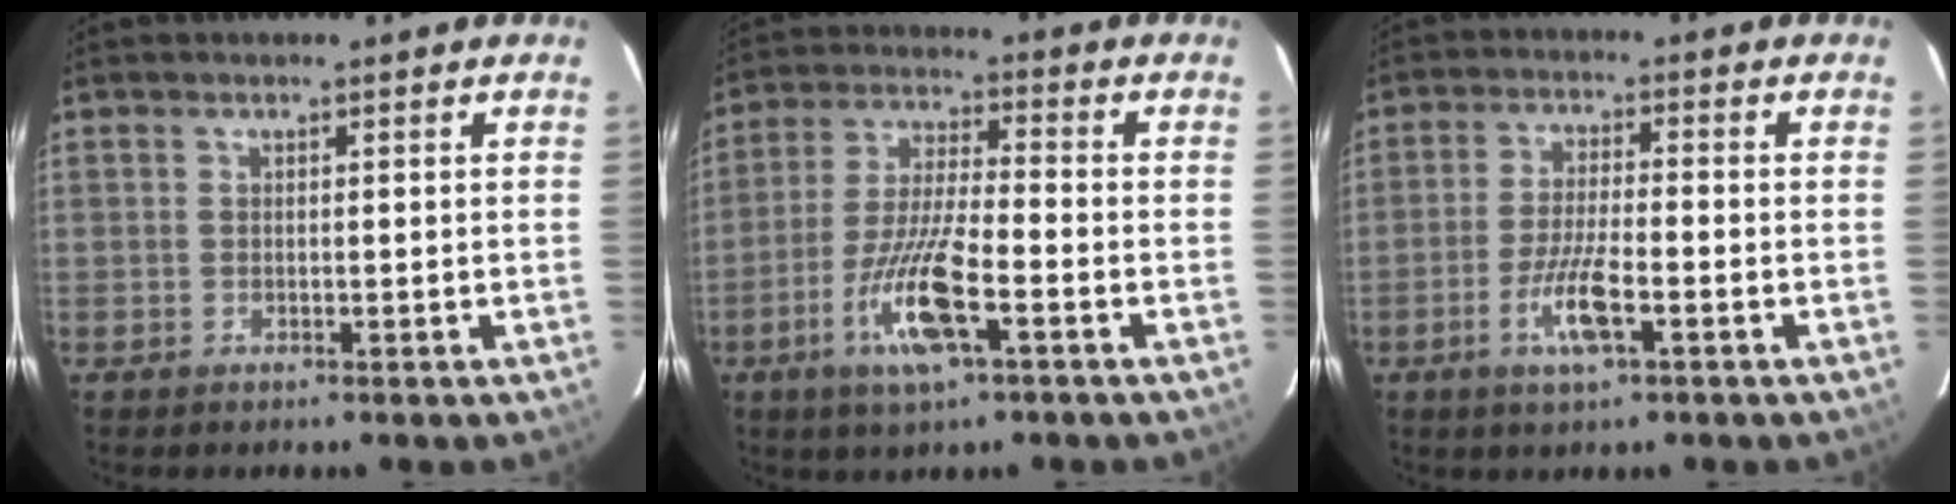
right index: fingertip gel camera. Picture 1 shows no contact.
{"total": 11.6, "force": [-4.9, 1.6, 10.4], "torque": [-0.206, -0.014, -0.092]}
{"total": 6.9, "force": [-2.9, 1.1, 6.2], "torque": [-0.122, -0.007, -0.054]}